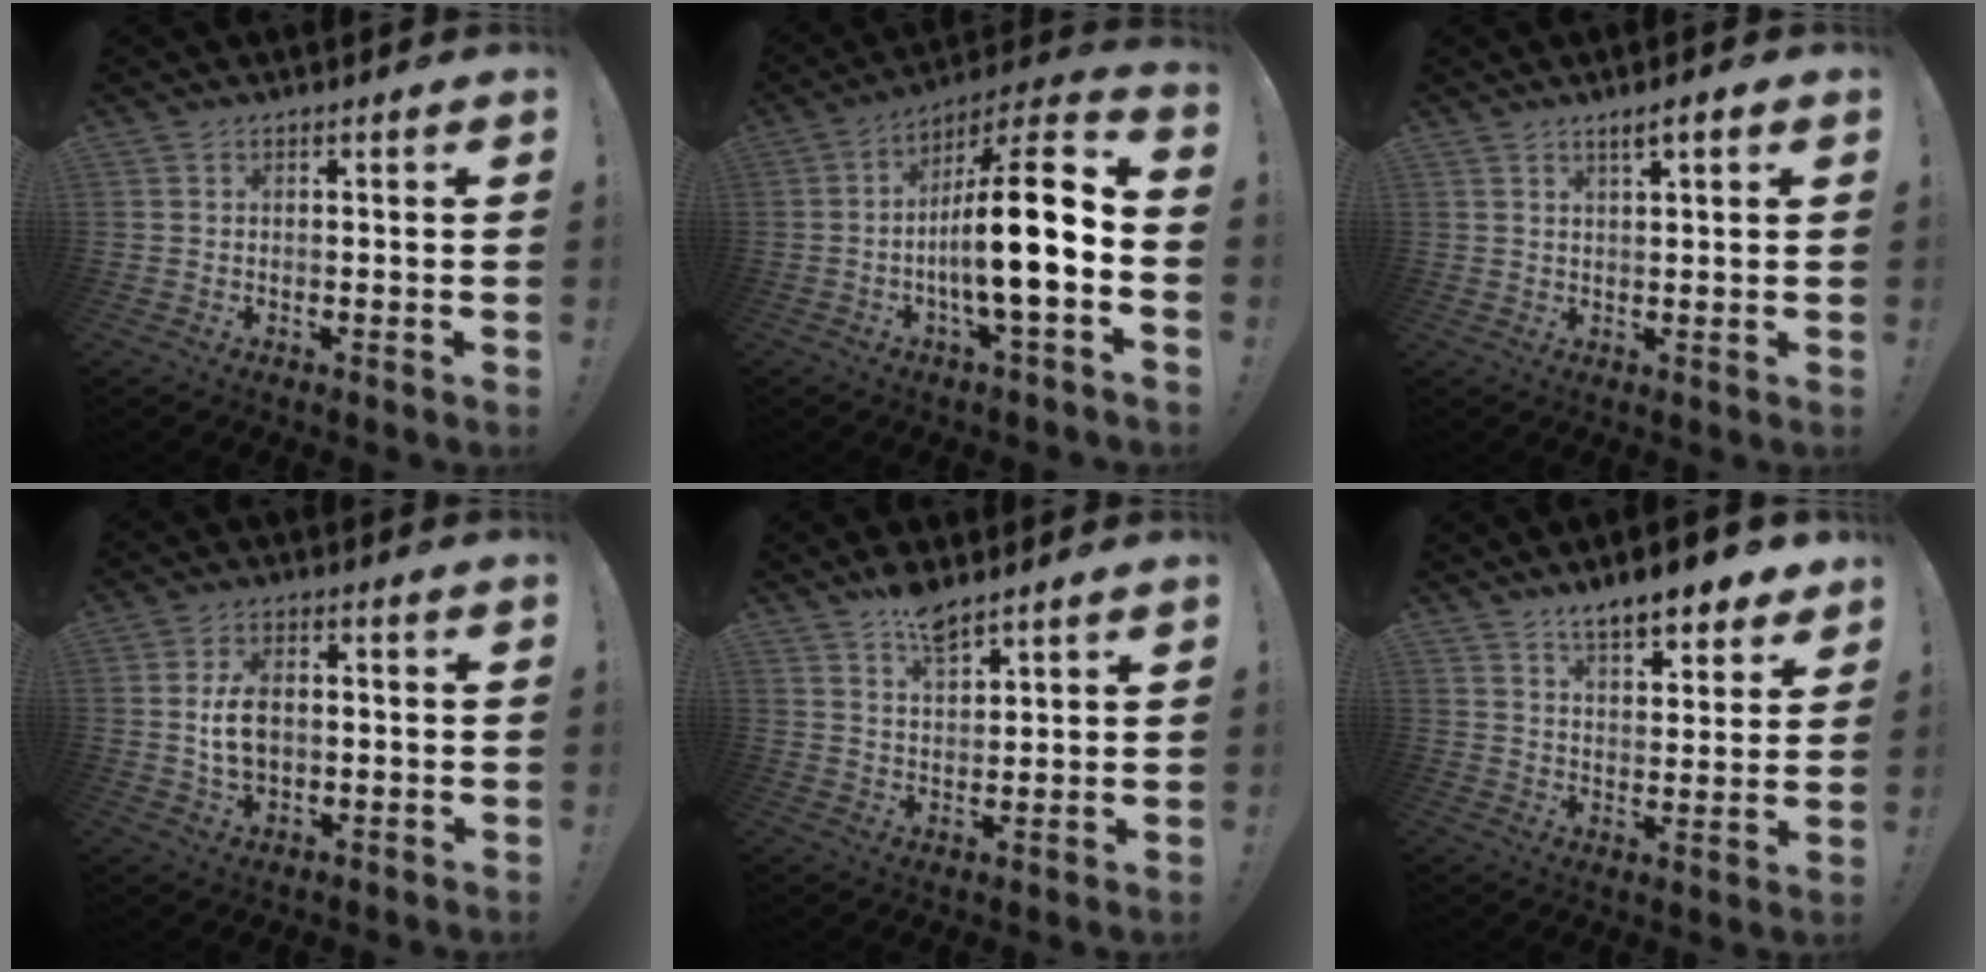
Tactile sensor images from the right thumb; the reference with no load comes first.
{"total": 20.0, "force": [-3.3, 4.1, 19.2], "torque": [-0.322, 0.015, -0.065]}
{"total": 3.5, "force": [2.0, 0.5, 2.8], "torque": [-0.048, -0.006, 0.030]}
{"total": 7.6, "force": [0.2, 5.0, 5.7], "torque": [-0.100, 0.000, 0.000]}
{"total": 7.4, "force": [5.9, 2.6, 3.6], "torque": [-0.046, -0.039, 0.104]}
{"total": 9.4, "force": [7.8, 2.3, 4.8], "torque": [-0.067, -0.060, 0.133]}